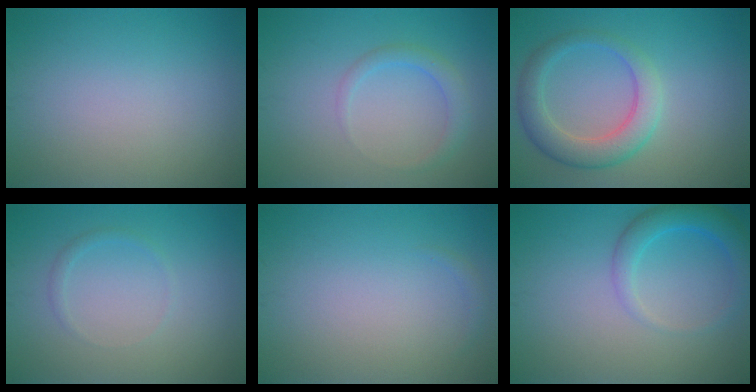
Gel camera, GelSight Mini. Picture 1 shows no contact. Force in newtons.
{"total": 1.9, "press": 1.9, "slide": 0.1}
{"total": 4.4, "press": 4.4, "slide": 0.2}
{"total": 0.8, "press": 0.8, "slide": 0.1}
{"total": 0.5, "press": 0.5, "slide": 0.1}
{"total": 3.2, "press": 3.2, "slide": 0.3}